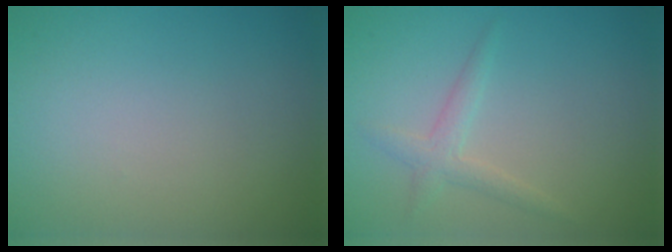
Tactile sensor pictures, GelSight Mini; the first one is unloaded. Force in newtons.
{"total": 1.8, "press": 1.8, "slide": 0.1}